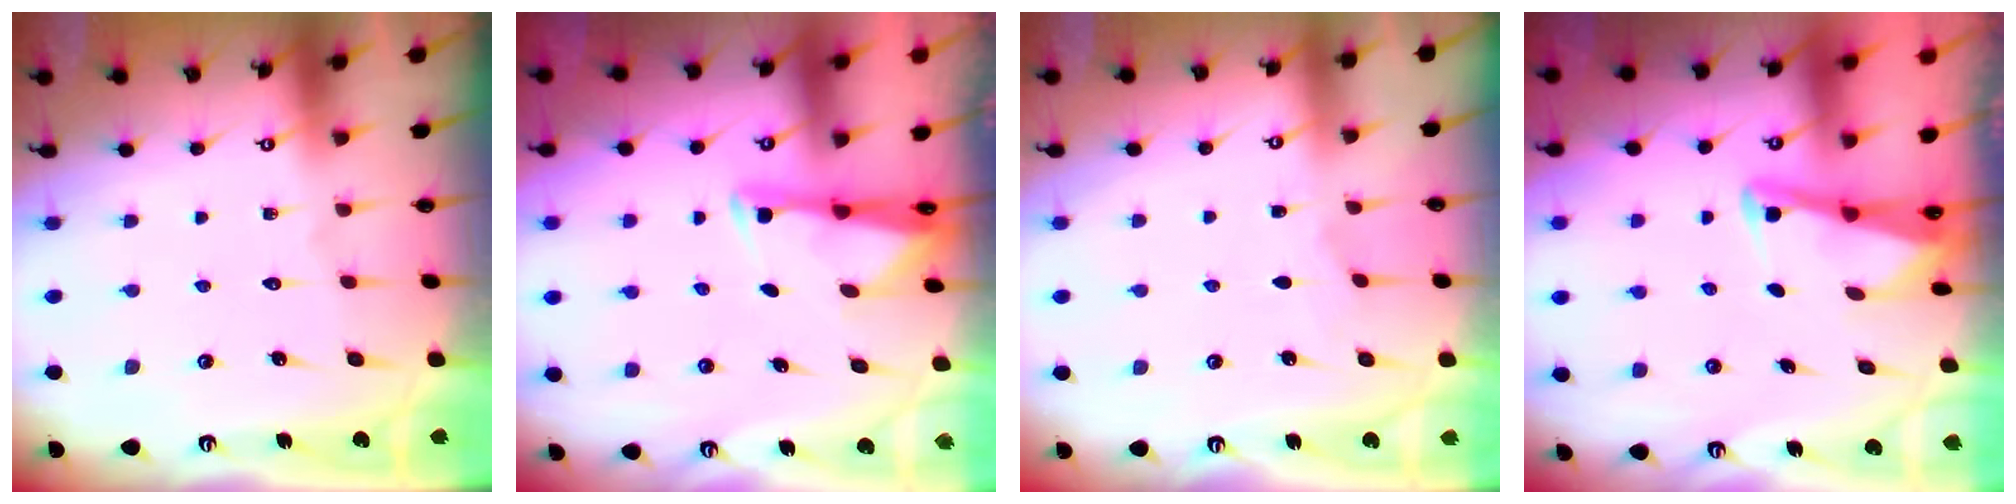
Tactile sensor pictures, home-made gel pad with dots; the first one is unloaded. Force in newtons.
{"total": 2.9, "press": 2.9, "slide": 0.5}
{"total": 1.4, "press": 1.3, "slide": 0.2}
{"total": 3.0, "press": 2.9, "slide": 0.6}